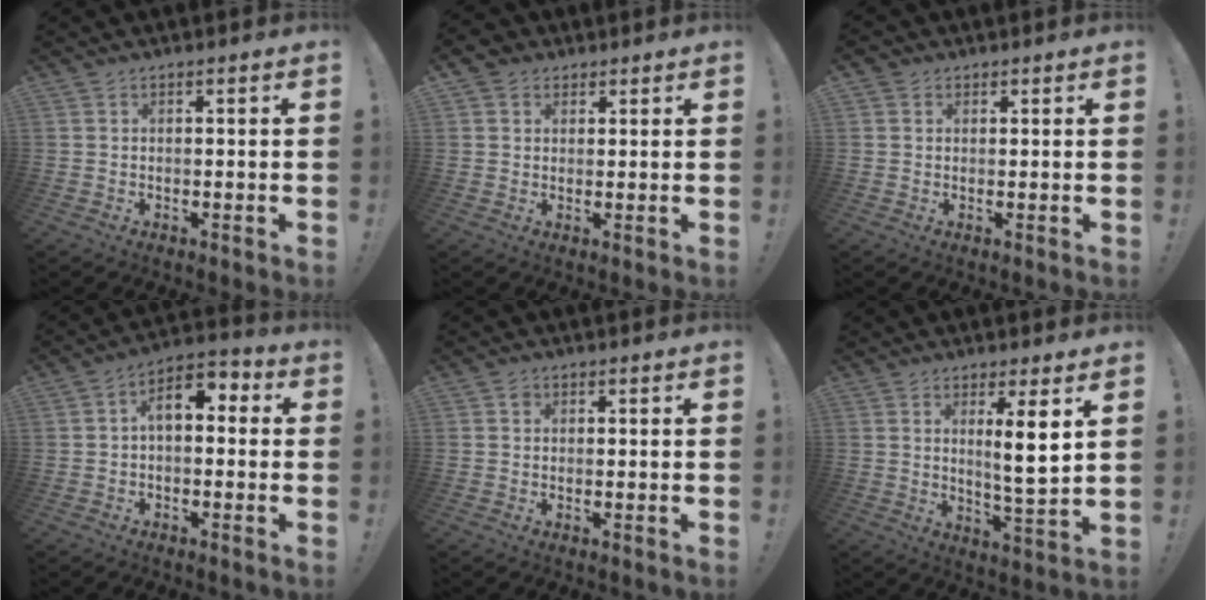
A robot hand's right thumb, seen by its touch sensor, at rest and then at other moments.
{"total": 4.0, "force": [2.1, 3.2, 1.2], "torque": [-0.017, -0.006, 0.041]}
{"total": 1.8, "force": [1.1, 1.3, 0.5], "torque": [-0.004, -0.003, 0.020]}
{"total": 7.9, "force": [1.5, 4.3, 6.4], "torque": [-0.110, 0.007, 0.031]}
{"total": 0.9, "force": [0.4, 0.7, 0.2], "torque": [-0.002, 0.001, 0.007]}
{"total": 8.3, "force": [3.2, 0.3, 7.7], "torque": [-0.110, -0.024, 0.043]}